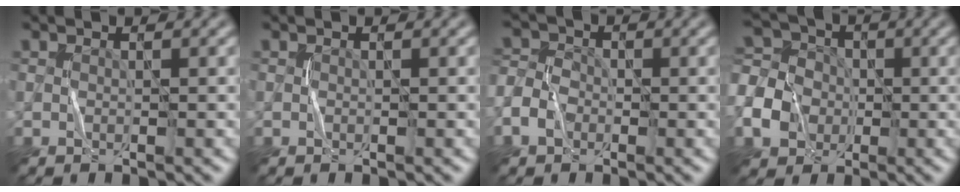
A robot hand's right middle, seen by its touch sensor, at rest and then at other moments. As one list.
[{"total": 0.0}, {"total": 3.2, "force": [-1.4, 2.5, 1.5], "torque": [-0.033, 0.002, -0.031]}, {"total": 6.5, "force": [-1.9, 5.4, 3.1], "torque": [-0.080, 0.004, -0.048]}]